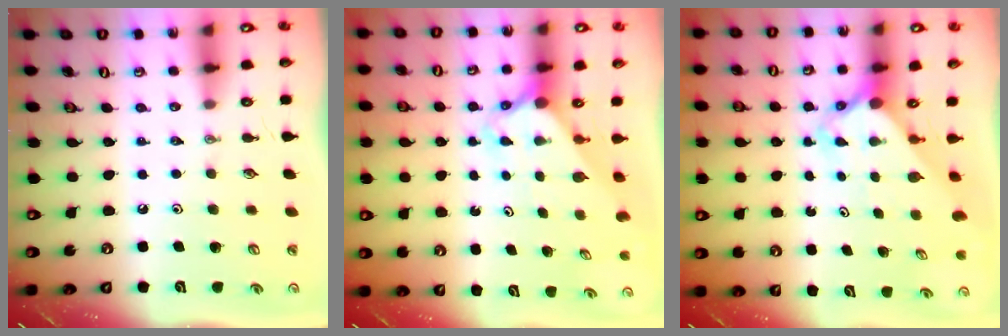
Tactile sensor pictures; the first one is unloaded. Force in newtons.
{"total": 2.7, "press": 2.7, "slide": 0.2}
{"total": 2.8, "press": 2.8, "slide": 0.1}